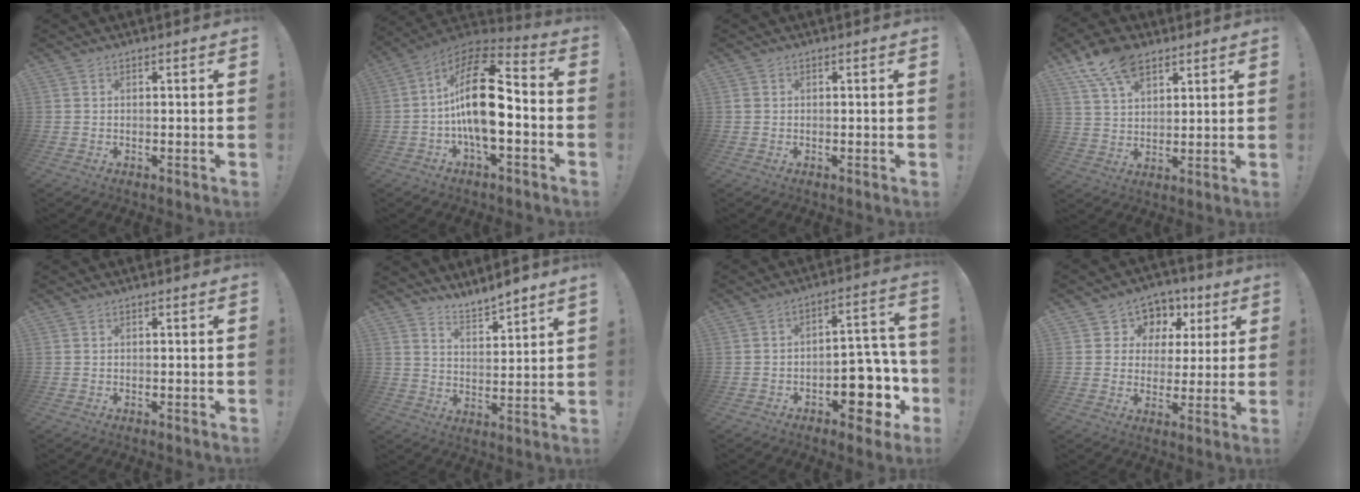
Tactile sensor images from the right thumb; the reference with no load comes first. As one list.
[{"total": 21.1, "force": [-0.4, 9.9, 18.6], "torque": [-0.334, 0.009, -0.005]}, {"total": 0.5, "force": [0.1, 0.5, 0.2], "torque": [-0.003, 0.003, 0.001]}, {"total": 12.3, "force": [8.0, 6.9, 6.4], "torque": [-0.111, -0.033, 0.152]}, {"total": 0.0}, {"total": 5.9, "force": [5.7, 0.1, 1.2], "torque": [-0.018, -0.053, 0.100]}, {"total": 12.8, "force": [-5.7, 8.3, 7.9], "torque": [-0.050, 0.036, -0.089]}, {"total": 8.5, "force": [2.9, 7.6, 2.3], "torque": [-0.031, -0.019, 0.060]}]